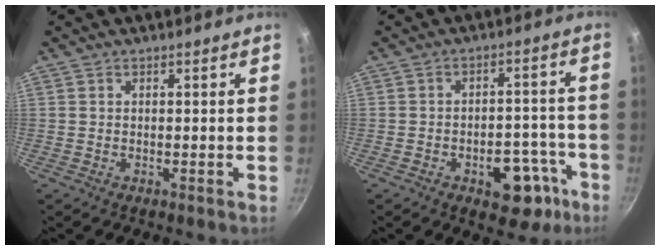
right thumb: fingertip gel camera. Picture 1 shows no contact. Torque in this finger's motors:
{"motor_torque": [1.08, 0.77, 0.86, -0.36, 0.01]}